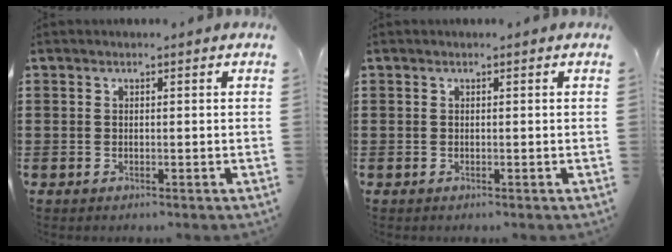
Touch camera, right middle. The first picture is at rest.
{"total": 0.0}